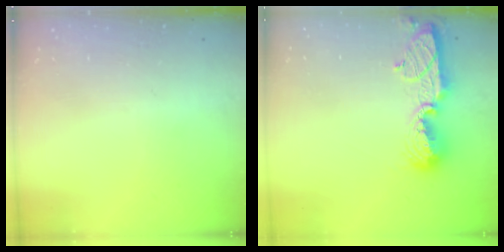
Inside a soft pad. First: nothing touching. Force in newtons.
{"total": 10.0, "press": 10.0, "slide": 0.9}